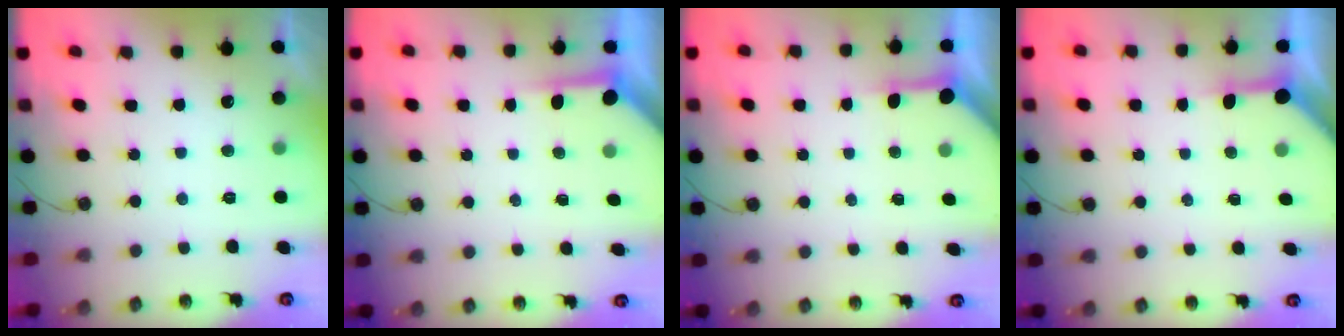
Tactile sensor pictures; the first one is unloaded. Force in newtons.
{"total": 3.8, "press": 3.8, "slide": 0.3}
{"total": 3.9, "press": 3.8, "slide": 0.2}
{"total": 4.2, "press": 4.2, "slide": 0.4}